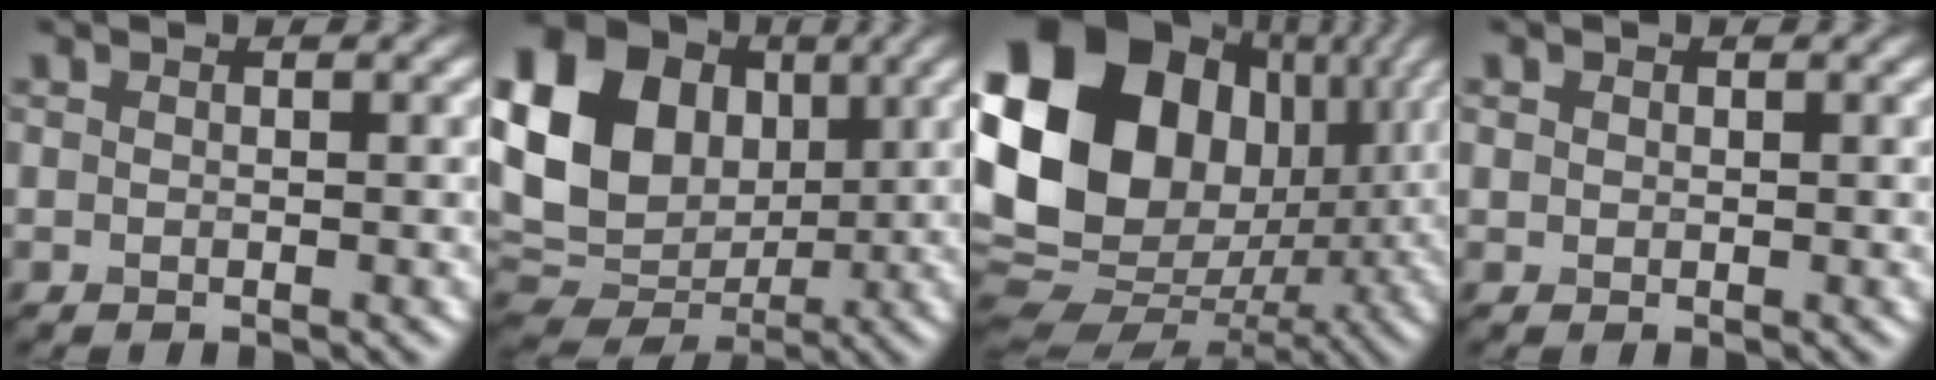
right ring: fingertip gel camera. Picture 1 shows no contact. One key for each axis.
{"total": 19.8, "fx": 4.3, "fy": 16.3, "fz": 10.4, "tx": -0.236, "ty": 0.036, "tz": 0.060}
{"total": 22.0, "fx": 4.2, "fy": 17.4, "fz": 12.7, "tx": -0.257, "ty": 0.009, "tz": 0.075}
{"total": 0.6, "fx": 0.3, "fy": 0.6, "fz": 0.1, "tx": 0.001, "ty": -0.002, "tz": 0.003}